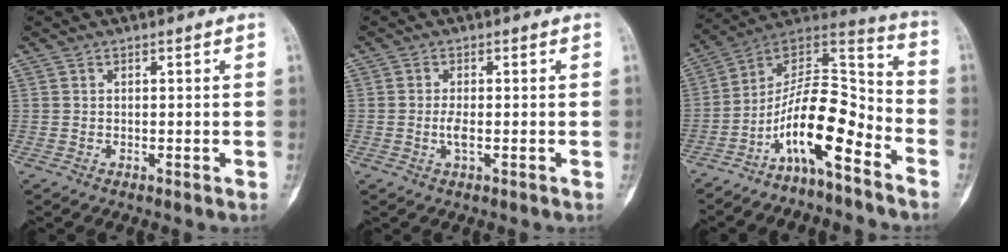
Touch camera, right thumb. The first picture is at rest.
{"total": 2.0, "force": [-0.4, 0.6, 1.9], "torque": [-0.039, -0.002, -0.009]}
{"total": 14.9, "force": [-8.2, 5.0, 11.4], "torque": [-0.185, 0.110, -0.145]}